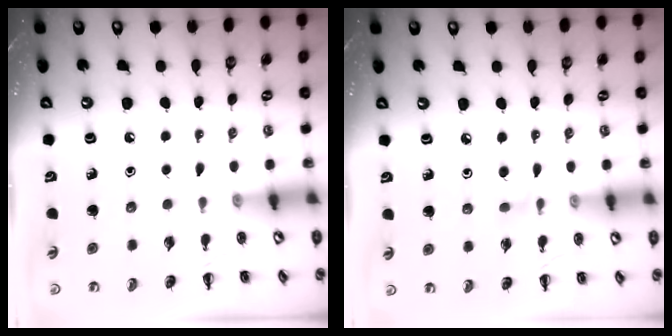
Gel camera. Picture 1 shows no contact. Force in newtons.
{"total": 3.8, "press": 3.5, "slide": 1.6}